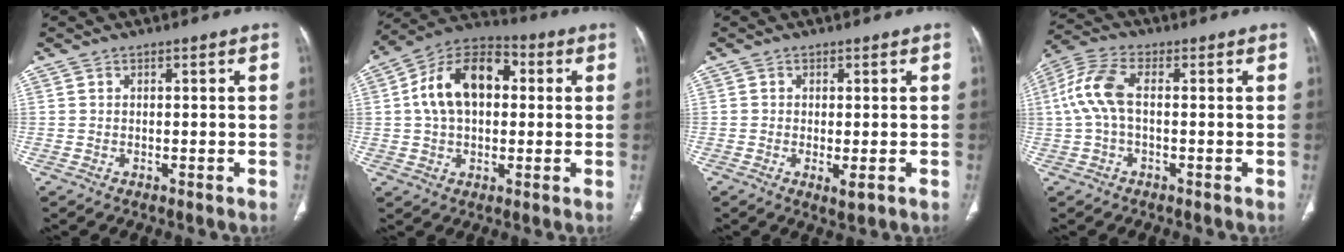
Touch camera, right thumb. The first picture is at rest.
{"total": 15.5, "force": [2.4, 9.9, 11.6], "torque": [-0.185, 0.029, 0.031]}
{"total": 2.4, "force": [-0.7, 0.7, 2.2], "torque": [-0.044, -0.009, -0.011]}
{"total": 8.4, "force": [0.2, 4.1, 7.3], "torque": [-0.180, 0.023, 0.001]}